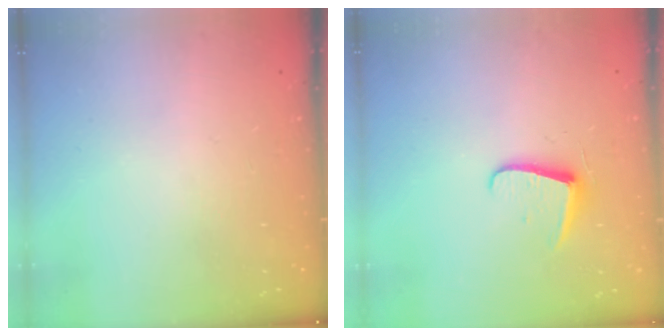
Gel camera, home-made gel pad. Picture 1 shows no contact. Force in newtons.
{"total": 6.8, "press": 6.8, "slide": 0.7}